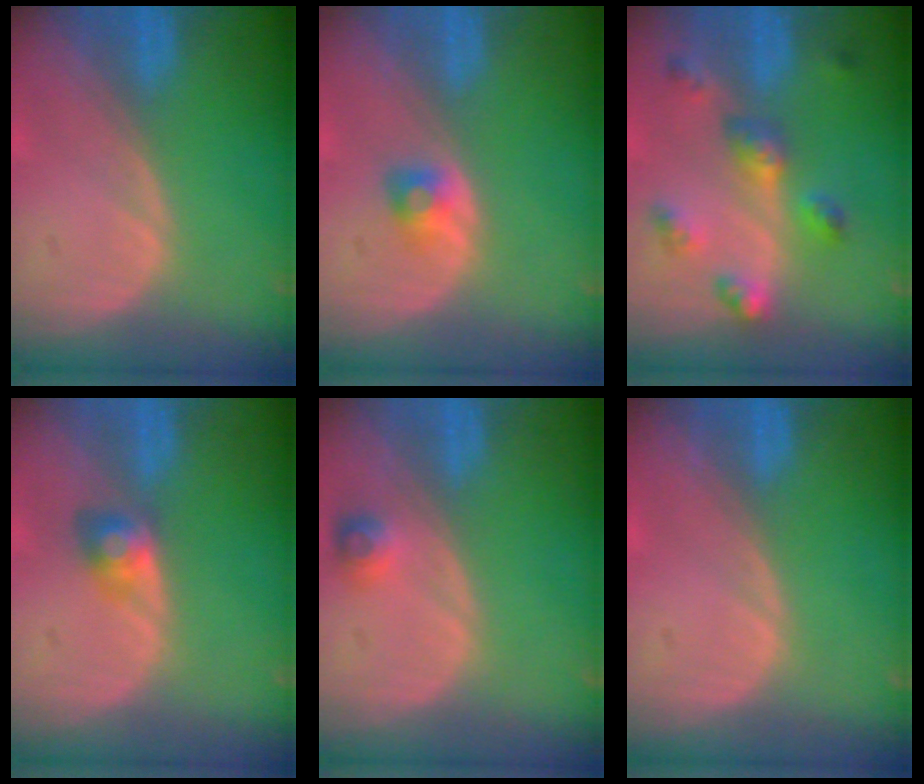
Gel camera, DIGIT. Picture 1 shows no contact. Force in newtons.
{"total": 2.2, "press": 2.1, "slide": 0.3}
{"total": 6.1, "press": 5.7, "slide": 2.2}
{"total": 2.7, "press": 2.7, "slide": 0.0}
{"total": 2.3, "press": 2.2, "slide": 0.7}
{"total": 0.0}